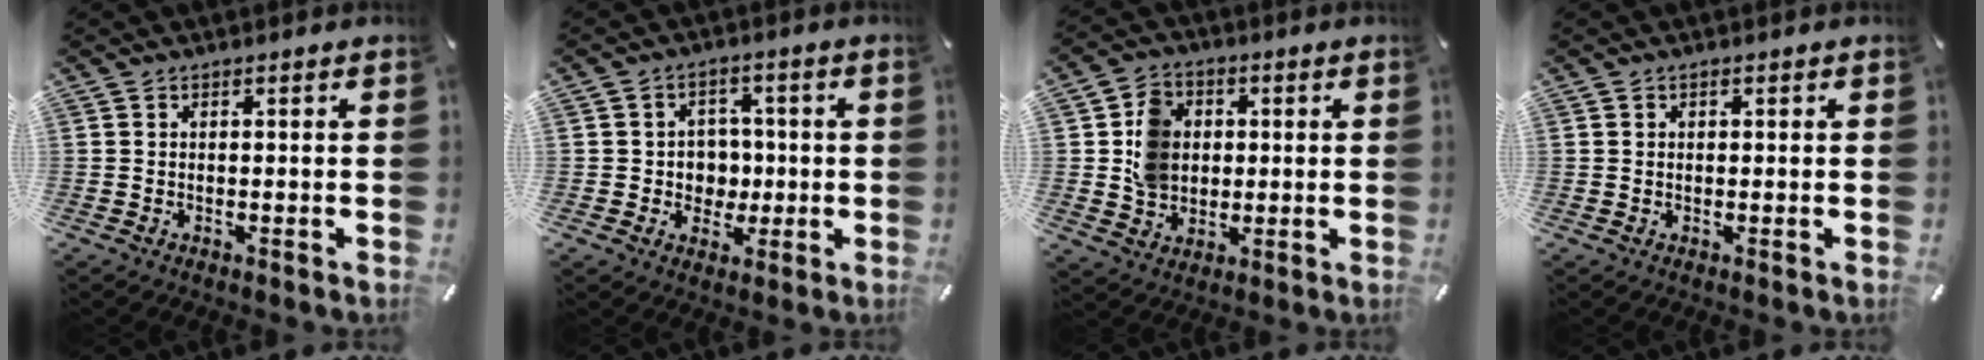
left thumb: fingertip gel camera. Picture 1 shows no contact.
{"total": 6.0, "force": [-0.6, 5.9, 1.1], "torque": [-0.012, 0.006, -0.012]}
{"total": 9.3, "force": [0.9, 8.2, 4.2], "torque": [-0.060, 0.013, 0.021]}
{"total": 0.8, "force": [0.2, 0.8, 0.1], "torque": [-0.002, 0.006, 0.002]}